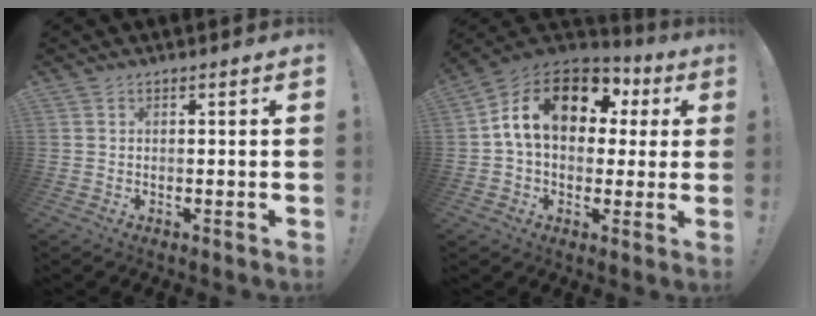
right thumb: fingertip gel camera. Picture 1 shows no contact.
{"total": 18.0, "force": [5.3, 11.7, 12.5], "torque": [-0.213, -0.001, 0.095]}